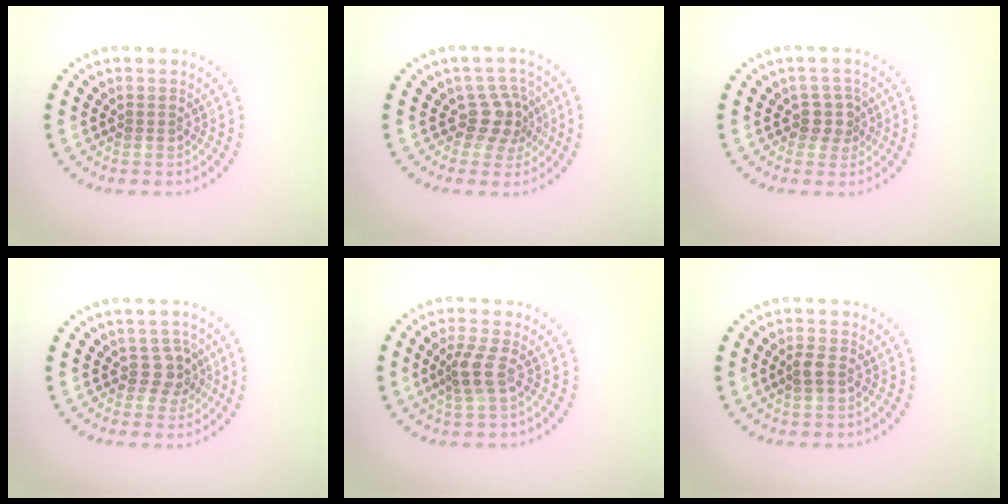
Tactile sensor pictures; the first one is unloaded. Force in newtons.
{"total": 2.9, "press": 2.2, "slide": 1.8}
{"total": 1.9, "press": 1.6, "slide": 1.0}
{"total": 2.1, "press": 1.7, "slide": 1.2}
{"total": 2.3, "press": 1.9, "slide": 1.3}
{"total": 1.2, "press": 1.2, "slide": 0.3}